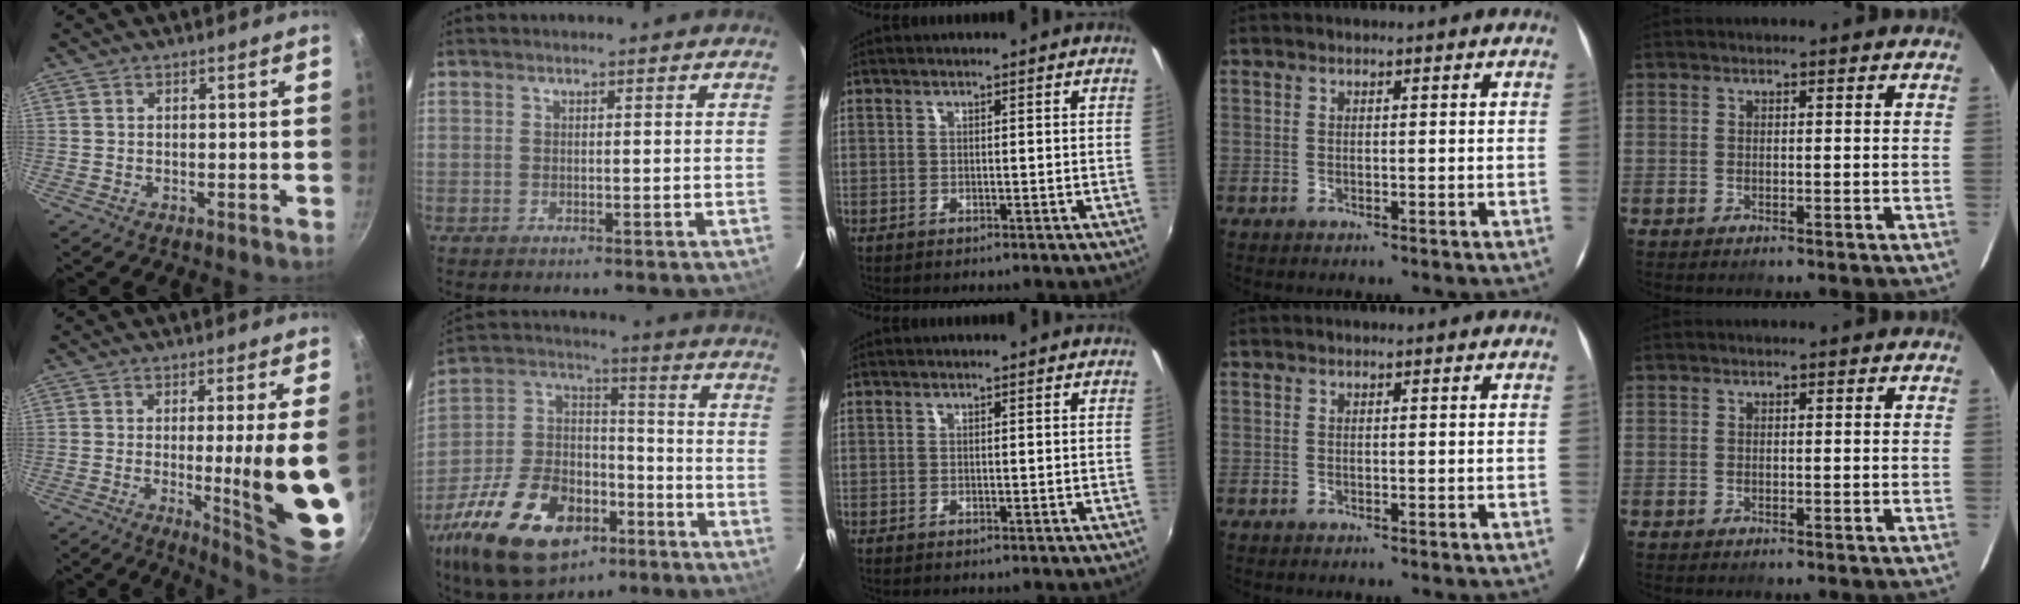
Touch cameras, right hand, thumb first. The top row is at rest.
{"thumb": {"total": 15.1, "force": [-1.3, 1.2, 15.0], "torque": [-0.206, -0.023, -0.009]}, "index": {"total": 25.1, "force": [-13.7, 14.5, 15.2], "torque": [-0.322, 0.009, -0.222]}}